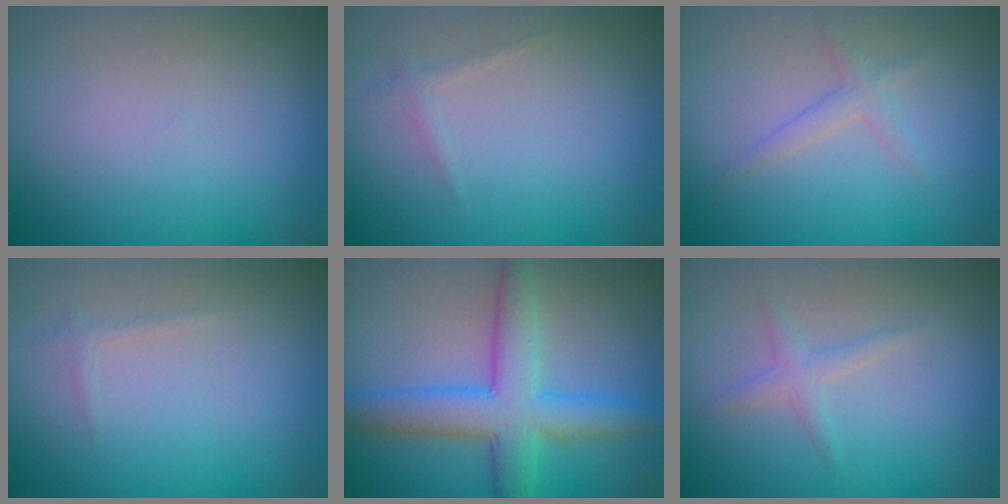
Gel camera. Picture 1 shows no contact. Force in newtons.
{"total": 0.6, "press": 0.6, "slide": 0.1}
{"total": 1.4, "press": 1.4, "slide": 0.1}
{"total": 0.6, "press": 0.6, "slide": 0.0}
{"total": 5.9, "press": 5.9, "slide": 0.3}
{"total": 1.3, "press": 1.3, "slide": 0.0}